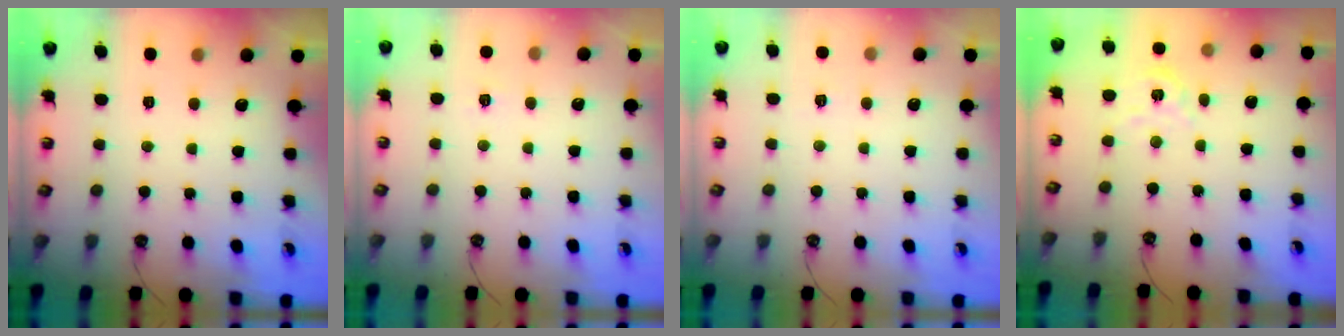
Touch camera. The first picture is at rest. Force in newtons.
{"total": 3.4, "press": 3.4, "slide": 0.4}
{"total": 2.7, "press": 2.7, "slide": 0.4}
{"total": 3.7, "press": 3.7, "slide": 0.4}